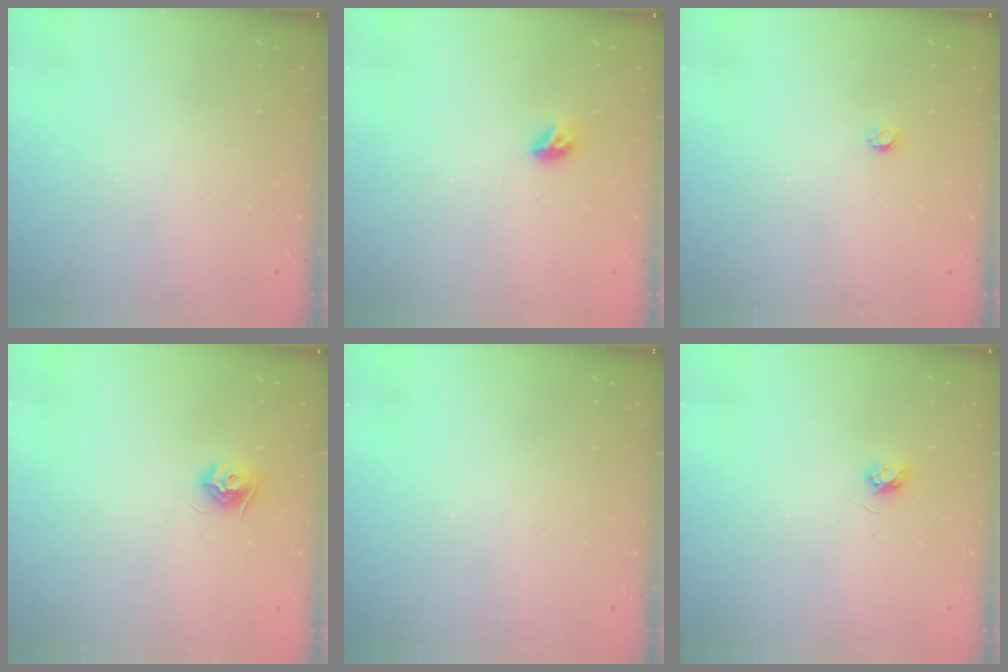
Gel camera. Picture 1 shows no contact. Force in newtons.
{"total": 5.8, "press": 5.8, "slide": 0.7}
{"total": 2.9, "press": 2.8, "slide": 0.5}
{"total": 8.2, "press": 8.2, "slide": 0.1}
{"total": 0.0}
{"total": 3.3, "press": 3.3, "slide": 0.3}